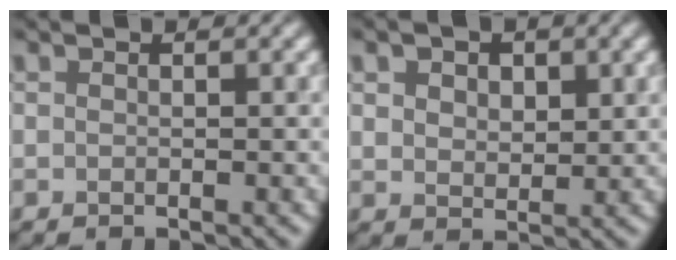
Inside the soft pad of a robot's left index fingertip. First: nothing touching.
{"total": 3.8, "force": [1.9, 2.4, 2.2], "torque": [-0.037, 0.010, 0.021]}